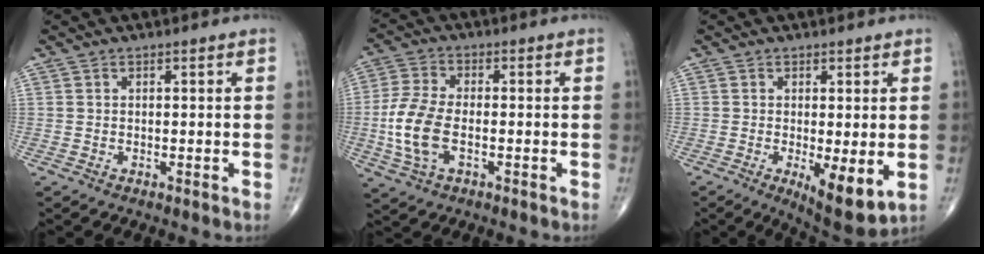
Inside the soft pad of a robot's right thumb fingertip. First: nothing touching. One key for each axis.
{"total": 10.0, "fx": -1.9, "fy": 5.2, "fz": 8.3, "tx": -0.185, "ty": 0.009, "tz": -0.041}
{"total": 8.3, "fx": -1.7, "fy": 2.6, "fz": 7.7, "tx": -0.115, "ty": -0.025, "tz": -0.020}